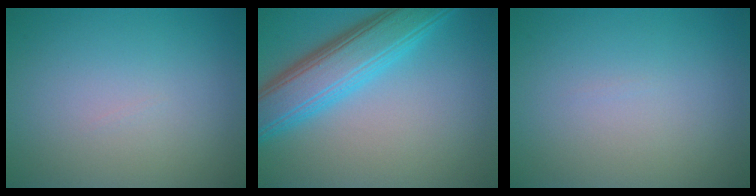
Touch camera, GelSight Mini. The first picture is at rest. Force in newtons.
{"total": 7.3, "press": 7.3, "slide": 0.2}
{"total": 0.0}